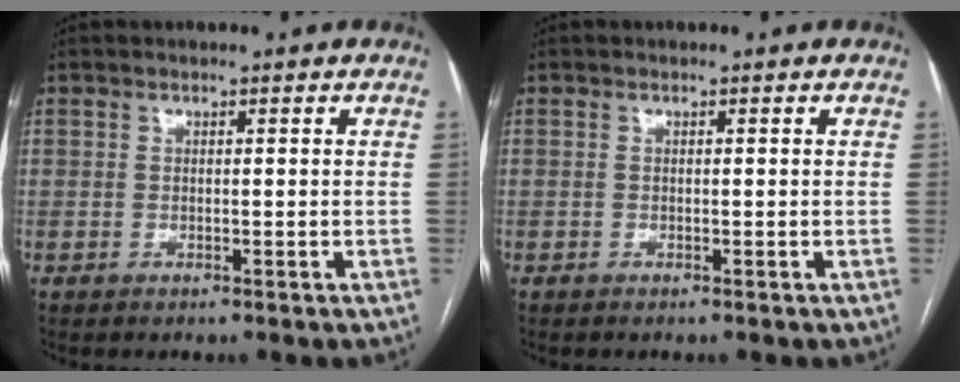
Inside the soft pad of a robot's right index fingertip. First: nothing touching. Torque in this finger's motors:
{"motor_torque": [0.04, 0.05, -0.02, -0.02]}